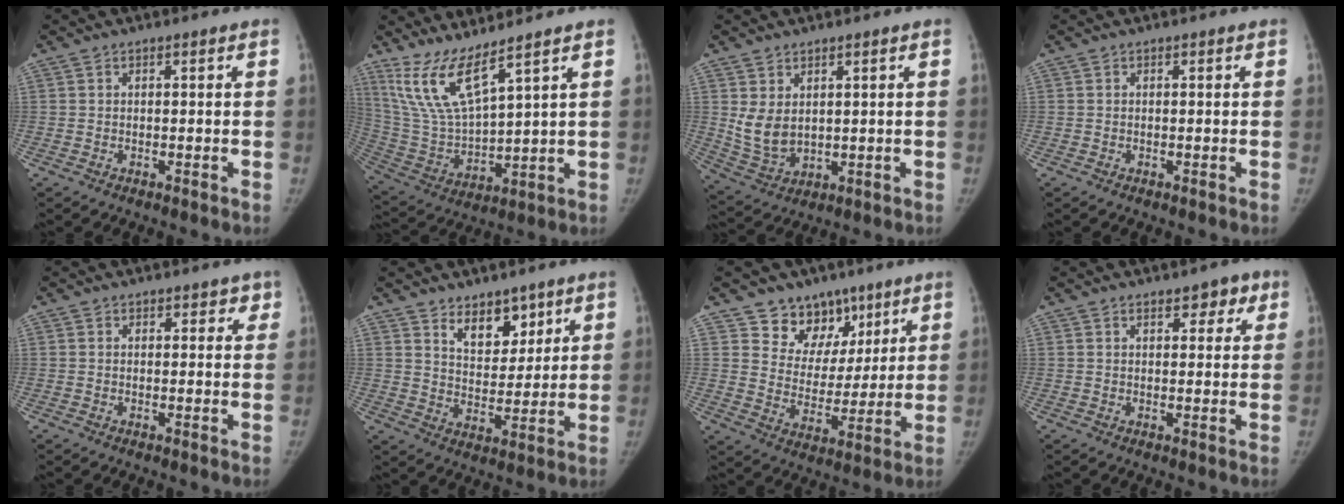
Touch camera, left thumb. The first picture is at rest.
{"total": 11.4, "force": [8.3, 2.0, 7.6], "torque": [-0.149, -0.052, 0.189]}
{"total": 6.6, "force": [1.8, 4.3, 4.7], "torque": [-0.080, -0.015, 0.053]}
{"total": 0.0}
{"total": 2.0, "force": [1.3, 1.4, 0.7], "torque": [0.023, -0.004, 0.010]}
{"total": 8.4, "force": [5.5, 4.8, 4.1], "torque": [-0.025, -0.042, 0.096]}
{"total": 11.7, "force": [7.6, 8.5, 2.9], "torque": [0.009, -0.042, 0.131]}
{"total": 4.4, "force": [2.5, 2.4, 2.7], "torque": [0.000, -0.008, 0.027]}